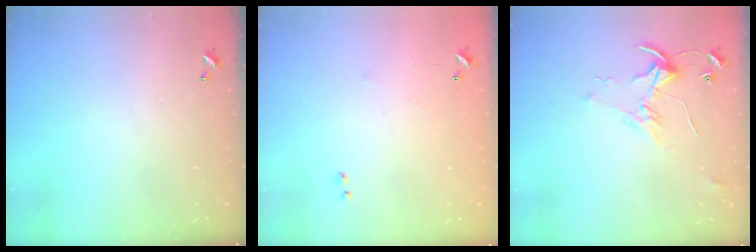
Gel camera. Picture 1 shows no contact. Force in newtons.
{"total": 6.4, "press": 6.3, "slide": 0.8}
{"total": 2.2, "press": 2.1, "slide": 0.3}